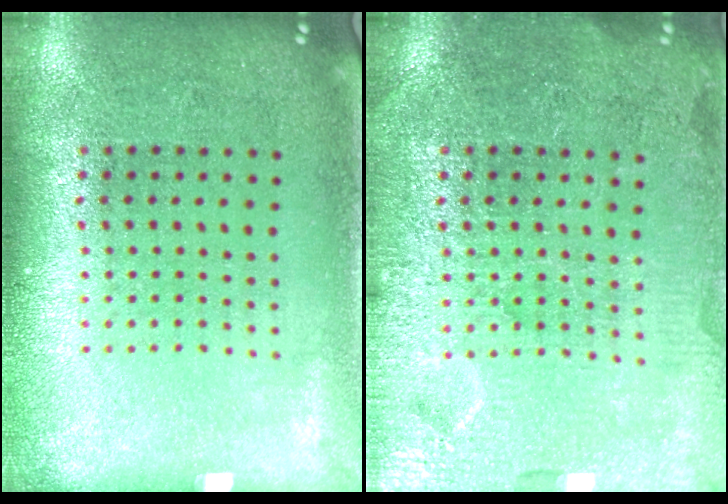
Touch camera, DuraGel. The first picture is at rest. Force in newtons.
{"total": 3.8, "press": 3.8, "slide": 0.7}